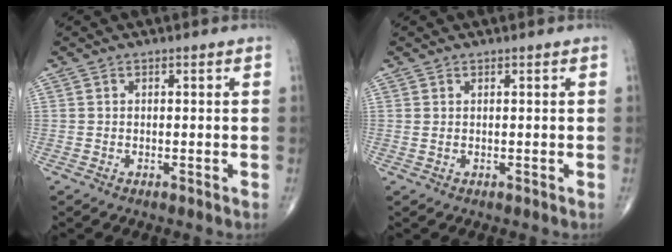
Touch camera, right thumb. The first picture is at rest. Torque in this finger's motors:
{"motor_torque": [-0.11, -0.41, -0.05, -0.20, -0.01]}